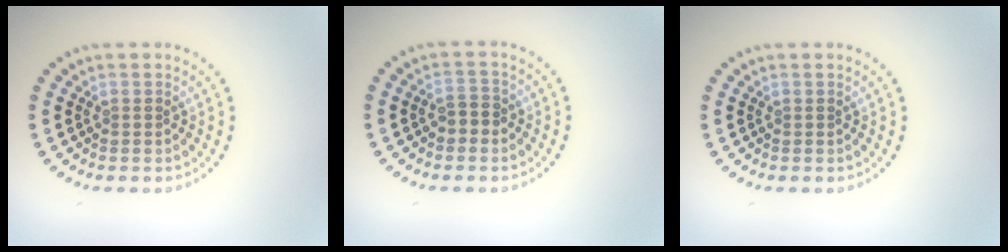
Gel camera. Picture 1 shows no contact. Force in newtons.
{"total": 1.9, "press": 1.8, "slide": 0.6}
{"total": 0.0}